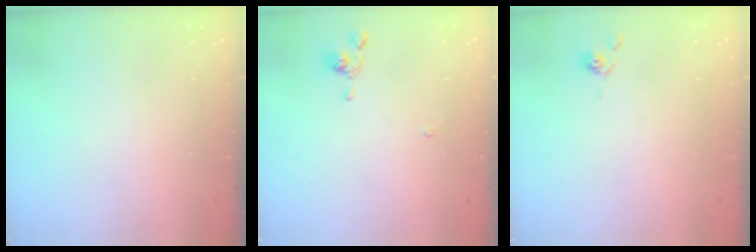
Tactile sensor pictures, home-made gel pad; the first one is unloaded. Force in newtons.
{"total": 2.2, "press": 2.2, "slide": 0.2}
{"total": 2.4, "press": 2.4, "slide": 0.3}